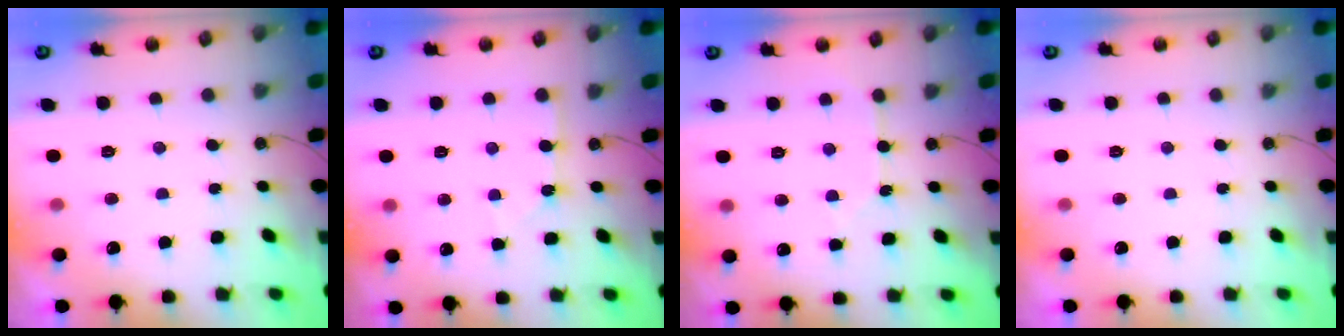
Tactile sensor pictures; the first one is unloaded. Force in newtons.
{"total": 2.0, "press": 2.0, "slide": 0.2}
{"total": 2.5, "press": 2.5, "slide": 0.2}
{"total": 0.0}